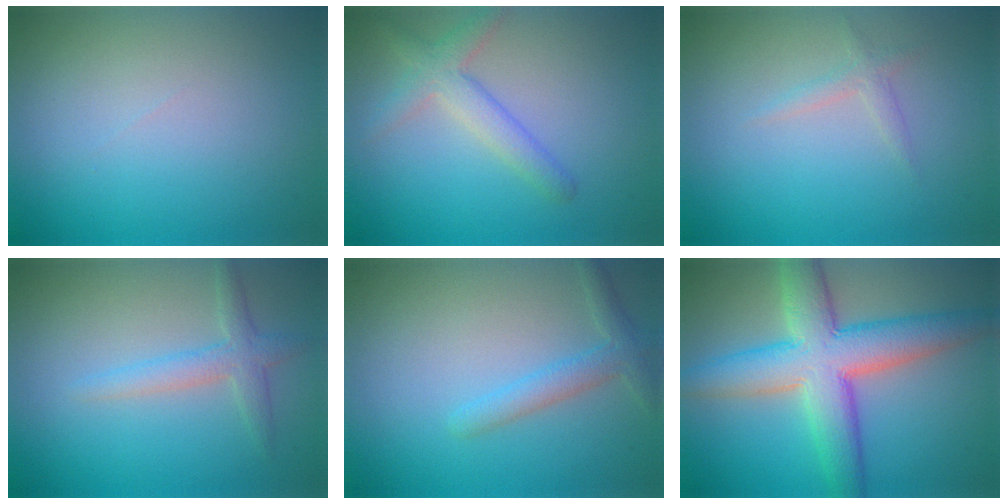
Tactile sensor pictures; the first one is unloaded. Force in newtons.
{"total": 2.9, "press": 2.9, "slide": 0.2}
{"total": 1.2, "press": 1.2, "slide": 0.1}
{"total": 2.3, "press": 2.3, "slide": 0.1}
{"total": 2.3, "press": 2.3, "slide": 0.1}
{"total": 8.4, "press": 8.4, "slide": 0.4}